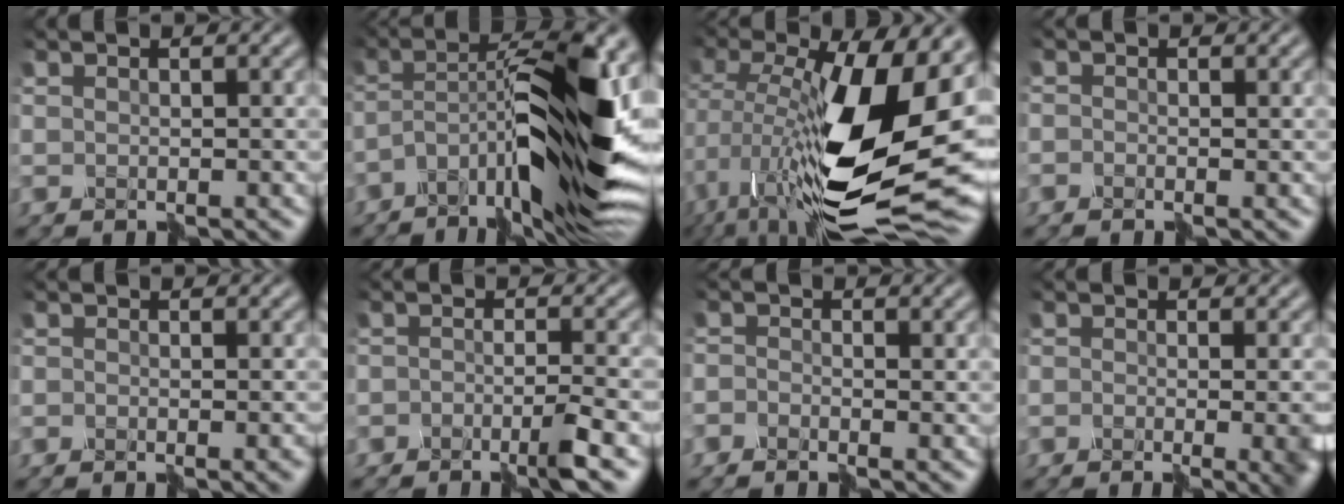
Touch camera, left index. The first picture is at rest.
{"total": 13.9, "force": [-4.9, 3.4, 12.5], "torque": [-0.207, 0.019, -0.085]}
{"total": 17.1, "force": [-0.3, 7.7, 15.2], "torque": [-0.308, -0.007, -0.002]}
{"total": 0.9, "force": [-0.8, 0.4, -0.1], "torque": [-0.003, 0.002, -0.018]}
{"total": 2.2, "force": [-1.5, 0.9, 1.3], "torque": [-0.003, 0.005, -0.019]}
{"total": 2.5, "force": [-2.2, -0.1, 1.2], "torque": [-0.031, 0.001, -0.048]}
{"total": 1.5, "force": [-1.4, 0.6, -0.1], "torque": [-0.007, 0.001, -0.027]}
{"total": 6.2, "force": [-2.1, 2.8, 5.1], "torque": [-0.048, 0.000, -0.024]}